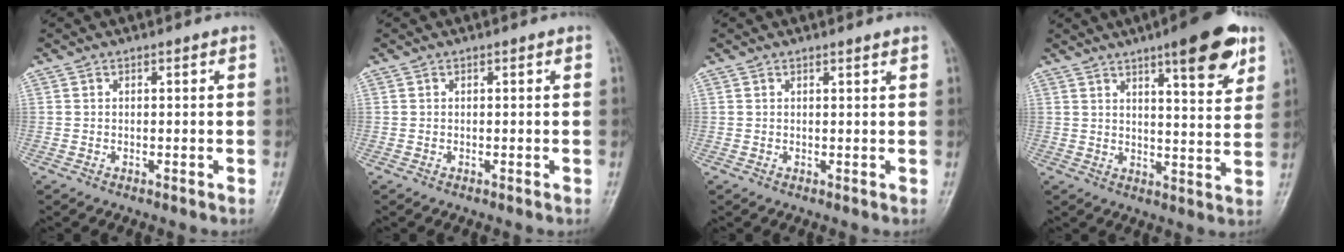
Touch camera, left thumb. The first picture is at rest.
{"total": 0.0}
{"total": 1.0, "force": [0.8, -0.1, 0.5], "torque": [-0.009, -0.004, 0.014]}
{"total": 15.3, "force": [9.0, 3.4, 11.9], "torque": [-0.144, -0.043, 0.129]}